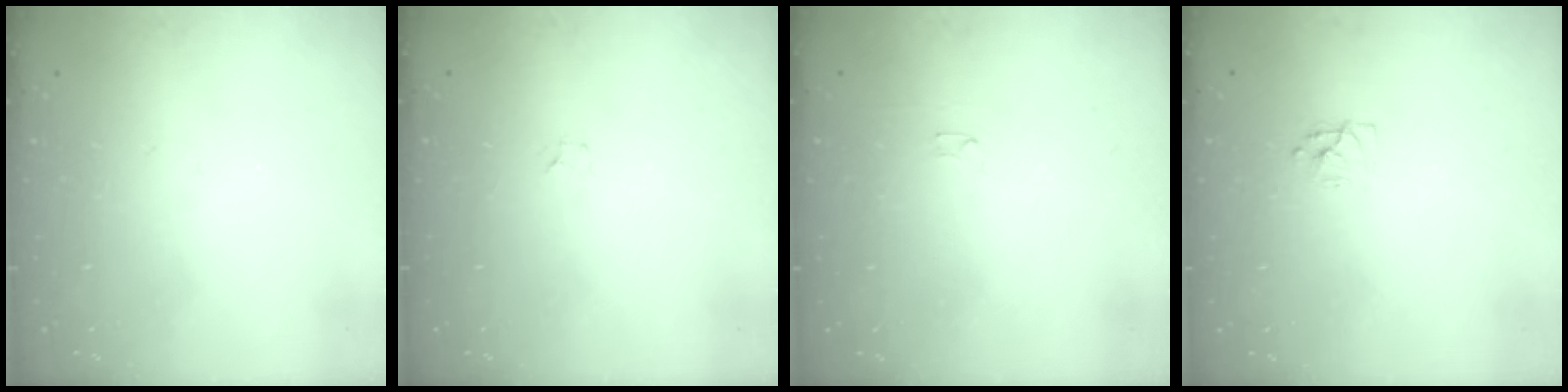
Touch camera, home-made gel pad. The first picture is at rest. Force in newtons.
{"total": 0.6, "press": 0.6, "slide": 0.1}
{"total": 1.2, "press": 1.2, "slide": 0.0}
{"total": 4.9, "press": 4.9, "slide": 0.5}